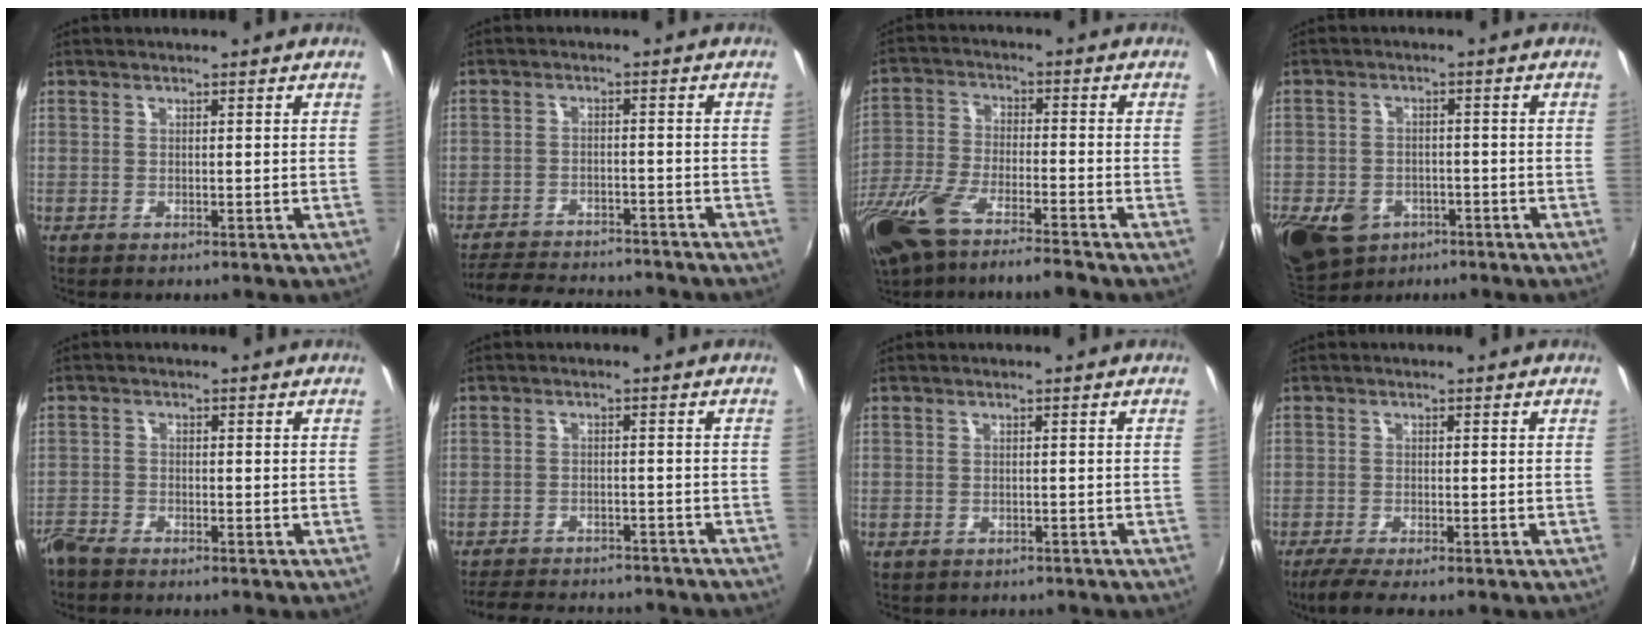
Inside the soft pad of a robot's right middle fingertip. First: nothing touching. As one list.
[{"total": 16.8, "force": [-14.8, 4.4, 6.7], "torque": [-0.142, -0.012, -0.208]}, {"total": 16.0, "force": [-12.0, 3.0, 10.2], "torque": [-0.225, -0.046, -0.221]}, {"total": 15.4, "force": [-7.8, 10.8, 7.7], "torque": [-0.211, -0.023, -0.124]}, {"total": 4.2, "force": [-3.8, 1.1, 1.4], "torque": [-0.043, -0.016, -0.078]}, {"total": 17.4, "force": [-15.0, 5.4, 6.9], "torque": [-0.147, -0.009, -0.199]}, {"total": 1.9, "force": [-1.6, 0.9, 0.6], "torque": [-0.017, -0.007, -0.018]}, {"total": 4.8, "force": [-3.8, 0.1, 2.9], "torque": [-0.071, -0.022, -0.070]}]